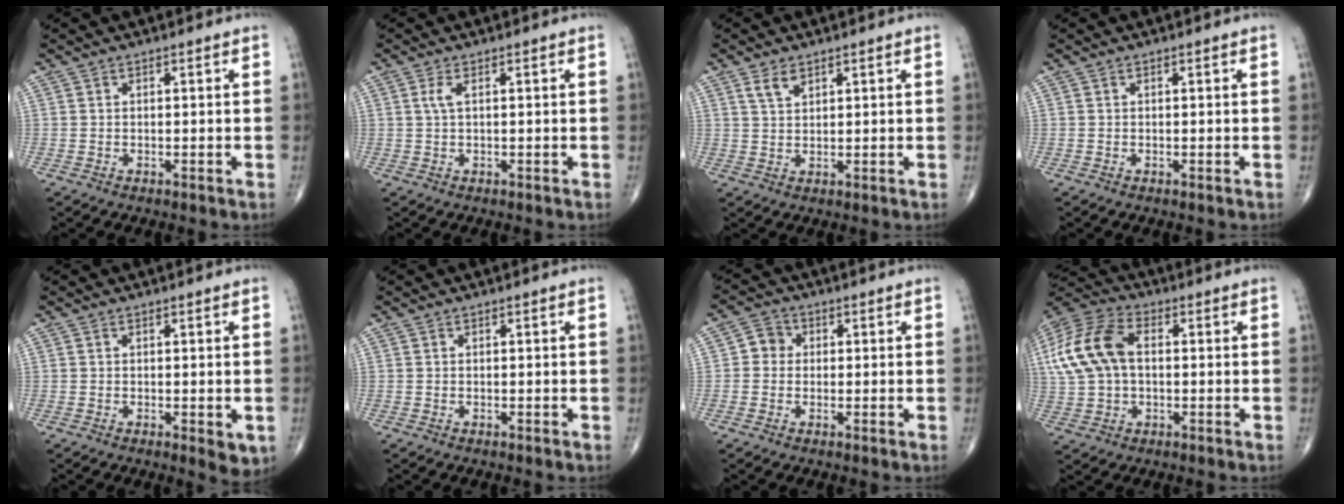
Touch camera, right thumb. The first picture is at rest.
{"total": 2.3, "force": [0.6, 0.7, 2.0], "torque": [-0.056, 0.007, 0.017]}
{"total": 3.1, "force": [2.0, 1.6, 1.8], "torque": [-0.031, -0.008, 0.043]}
{"total": 0.0}
{"total": 3.5, "force": [-0.5, 1.3, 3.2], "torque": [-0.036, -0.009, -0.004]}
{"total": 0.0}
{"total": 3.8, "force": [0.2, 3.5, 1.4], "torque": [-0.006, 0.009, -0.007]}
{"total": 15.3, "force": [1.8, 9.6, 11.8], "torque": [-0.254, 0.027, 0.029]}